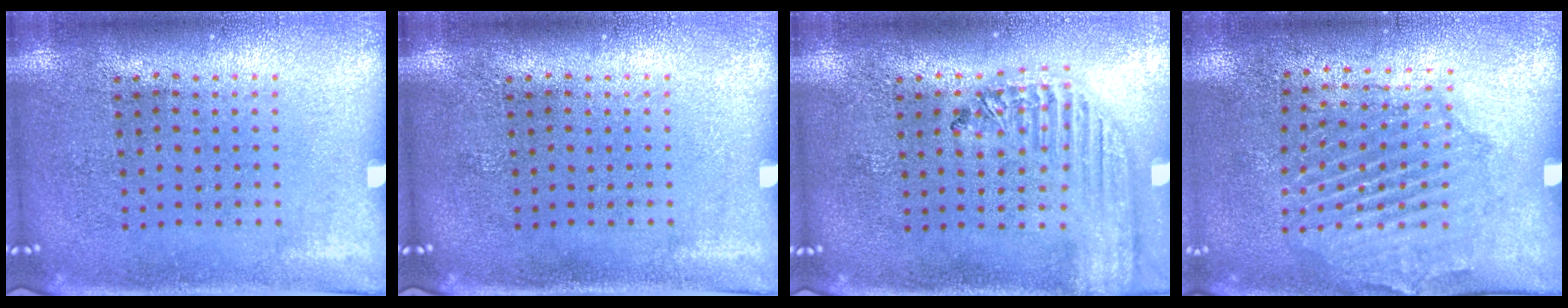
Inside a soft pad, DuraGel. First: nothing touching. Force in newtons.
{"total": 0.0}
{"total": 1.9, "press": 1.7, "slide": 0.7}
{"total": 1.5, "press": 1.5, "slide": 0.4}